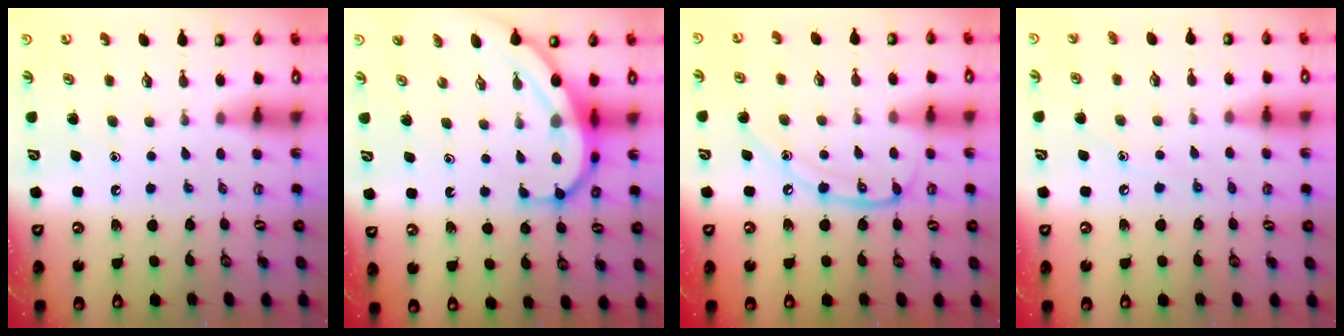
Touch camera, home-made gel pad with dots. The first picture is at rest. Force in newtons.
{"total": 8.4, "press": 8.3, "slide": 0.7}
{"total": 12.5, "press": 12.4, "slide": 1.4}
{"total": 5.0, "press": 4.9, "slide": 0.6}